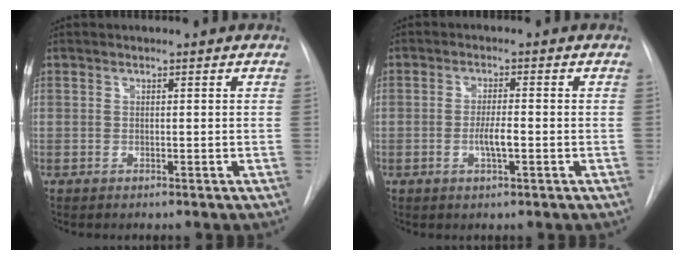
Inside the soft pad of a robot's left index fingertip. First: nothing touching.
{"total": 3.2, "force": [-1.0, 0.4, 3.0], "torque": [-0.057, -0.003, -0.018]}